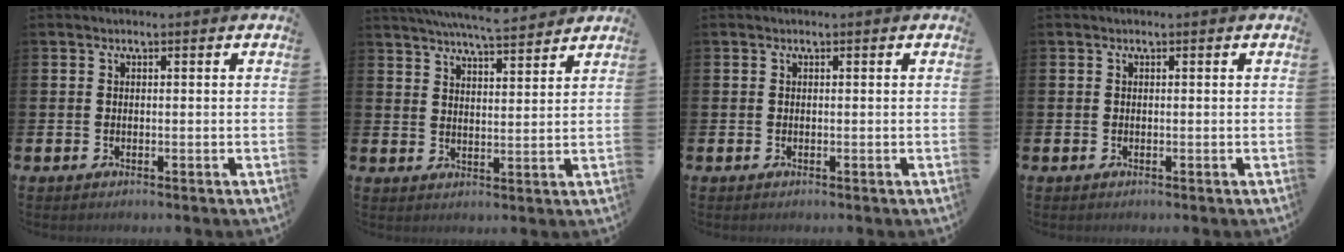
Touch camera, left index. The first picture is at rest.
{"total": 6.6, "force": [6.4, 0.0, 1.5], "torque": [-0.038, -0.035, 0.113]}
{"total": 0.0}
{"total": 0.0}